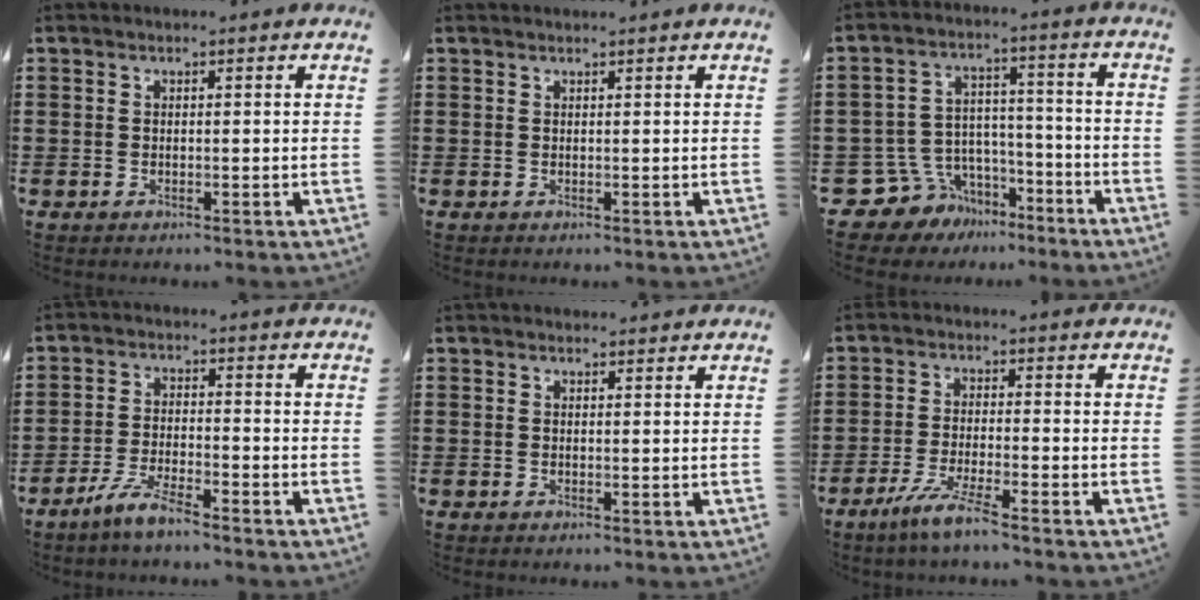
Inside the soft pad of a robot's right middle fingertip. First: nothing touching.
{"total": 0.6, "force": [0.6, -0.1, 0.1], "torque": [-0.002, 0.001, 0.011]}
{"total": 7.1, "force": [-5.1, 4.9, 0.4], "torque": [-0.046, 0.002, -0.102]}
{"total": 5.0, "force": [-4.2, 0.3, 2.7], "torque": [-0.065, -0.009, -0.082]}
{"total": 0.8, "force": [0.7, 0.2, 0.0], "torque": [0.005, -0.002, 0.013]}
{"total": 5.5, "force": [-4.2, 0.0, 3.6], "torque": [-0.084, -0.017, -0.079]}